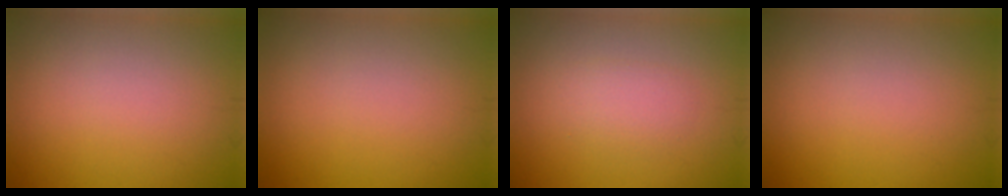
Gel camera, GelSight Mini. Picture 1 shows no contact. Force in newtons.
{"total": 0.0}
{"total": 1.8, "press": 1.8, "slide": 0.1}
{"total": 0.0}